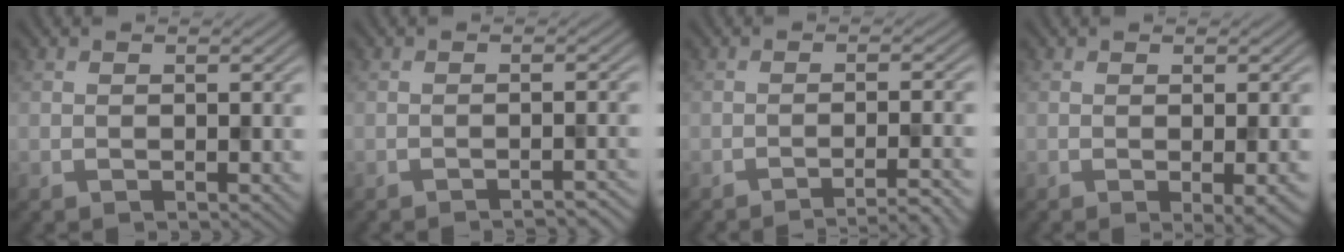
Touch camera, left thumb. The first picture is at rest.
{"total": 2.4, "force": [-2.0, 0.3, 1.3], "torque": [-0.010, 0.008, -0.037]}
{"total": 4.1, "force": [-3.1, 0.3, 2.7], "torque": [-0.037, 0.015, -0.062]}
{"total": 3.4, "force": [-0.9, 0.7, 3.2], "torque": [-0.047, -0.001, -0.012]}